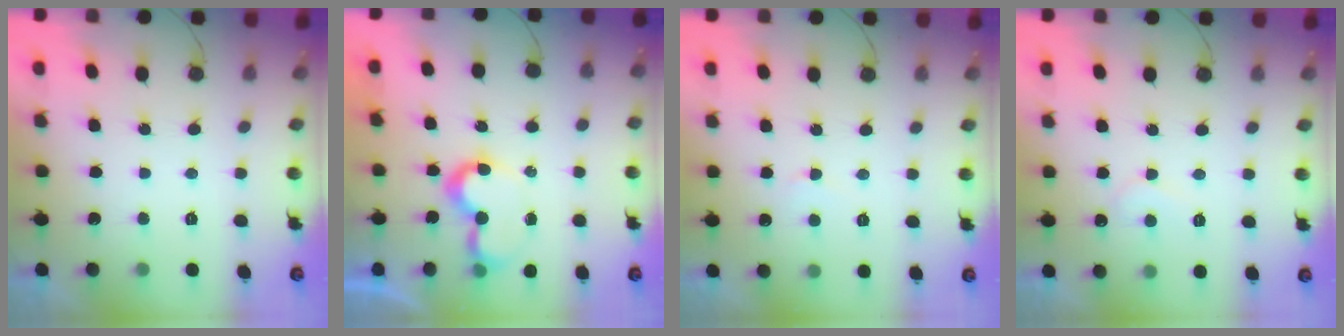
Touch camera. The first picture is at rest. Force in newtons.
{"total": 8.3, "press": 8.2, "slide": 1.0}
{"total": 2.4, "press": 2.4, "slide": 0.2}
{"total": 5.2, "press": 5.1, "slide": 0.4}